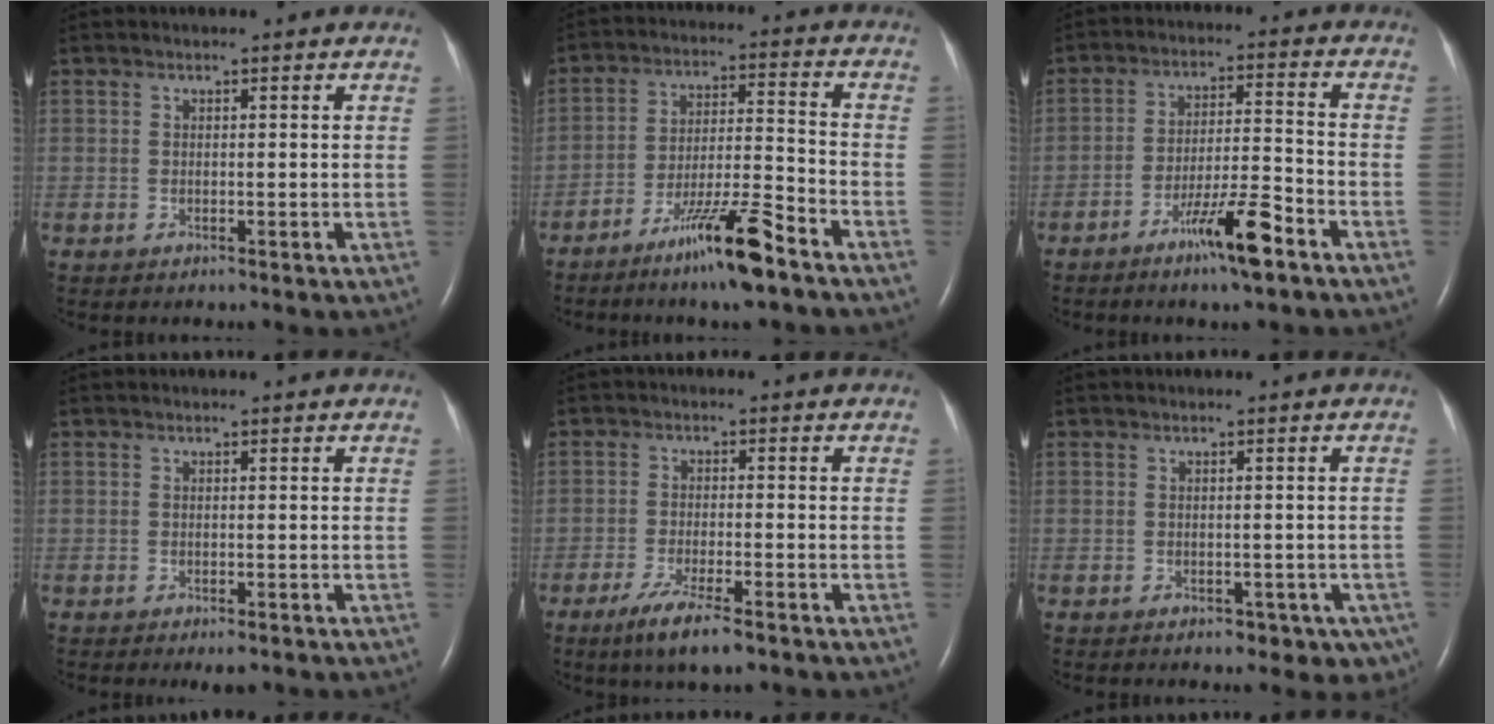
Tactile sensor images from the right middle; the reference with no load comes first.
{"total": 10.9, "force": [-7.6, 0.2, 7.8], "torque": [-0.139, -0.016, -0.138]}
{"total": 8.6, "force": [-5.5, 0.3, 6.6], "torque": [-0.119, -0.004, -0.095]}
{"total": 1.6, "force": [-1.0, 0.5, 1.1], "torque": [-0.014, -0.004, -0.009]}
{"total": 6.6, "force": [-4.4, 0.8, 5.0], "torque": [-0.099, -0.016, -0.071]}
{"total": 4.9, "force": [-2.8, 3.1, 2.6], "torque": [-0.018, 0.003, -0.031]}